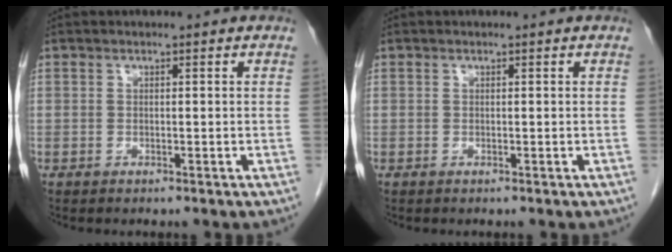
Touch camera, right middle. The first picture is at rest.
{"total": 0.0}